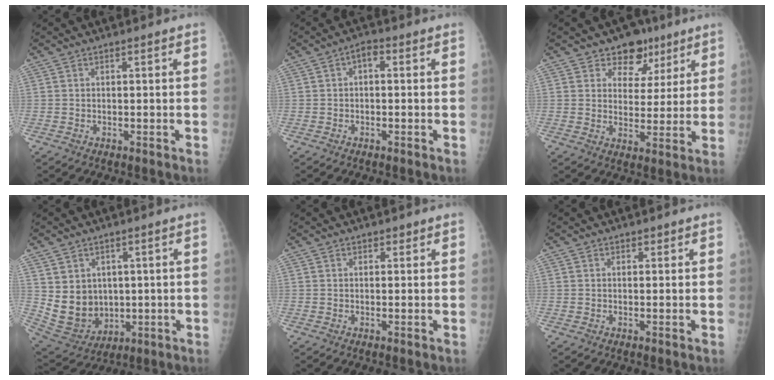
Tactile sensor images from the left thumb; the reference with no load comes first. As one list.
[{"total": 2.4, "force": [0.2, 1.4, 2.0], "torque": [-0.019, 0.008, -0.006]}, {"total": 8.2, "force": [5.3, 5.9, 2.2], "torque": [0.010, -0.020, 0.078]}, {"total": 10.8, "force": [1.5, 9.3, 5.4], "torque": [-0.065, -0.018, 0.062]}, {"total": 1.1, "force": [0.7, 0.7, 0.3], "torque": [0.007, -0.004, 0.008]}, {"total": 0.7, "force": [0.6, 0.5, 0.2], "torque": [0.006, -0.003, 0.006]}]